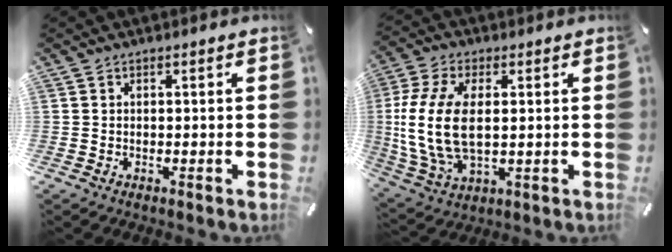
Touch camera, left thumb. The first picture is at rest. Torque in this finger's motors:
{"motor_torque": [1.02, 1.08, 2.19, -0.58, 0.78]}